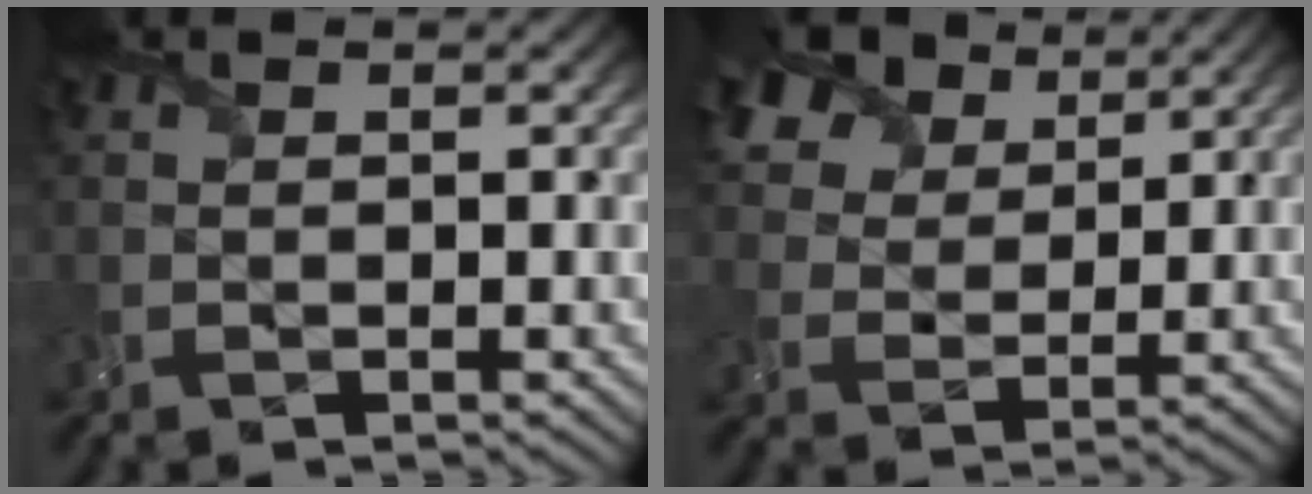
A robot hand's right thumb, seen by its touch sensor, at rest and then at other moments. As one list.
[{"total": 10.5, "force": [6.7, 6.4, 5.0], "torque": [-0.152, 0.015, 0.120]}]